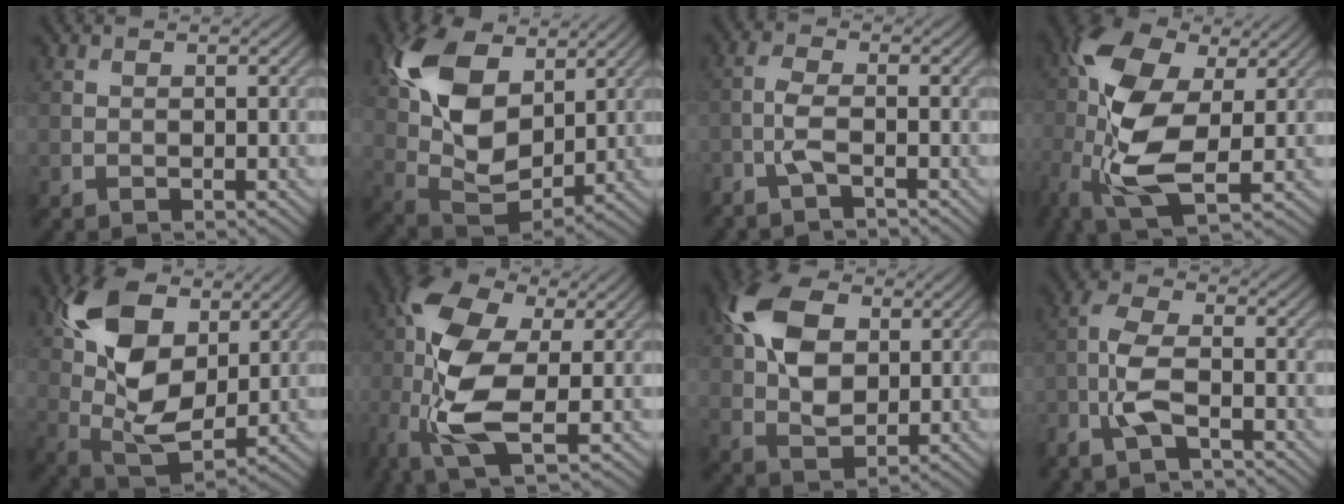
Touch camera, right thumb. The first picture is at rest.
{"total": 14.0, "force": [5.4, 8.2, 10.0], "torque": [-0.229, 0.013, 0.103]}
{"total": 3.0, "force": [-1.8, 0.8, 2.2], "torque": [-0.059, 0.002, -0.046]}
{"total": 14.3, "force": [-0.6, 7.9, 11.9], "torque": [-0.290, -0.001, -0.023]}
{"total": 12.8, "force": [4.6, 7.2, 9.5], "torque": [-0.211, 0.008, 0.089]}
{"total": 13.2, "force": [-1.7, 6.7, 11.3], "torque": [-0.269, 0.002, -0.044]}
{"total": 10.1, "force": [2.9, 6.2, 7.5], "torque": [-0.183, 0.015, 0.050]}
{"total": 5.1, "force": [-2.7, 1.8, 4.0], "torque": [-0.095, 0.004, -0.068]}